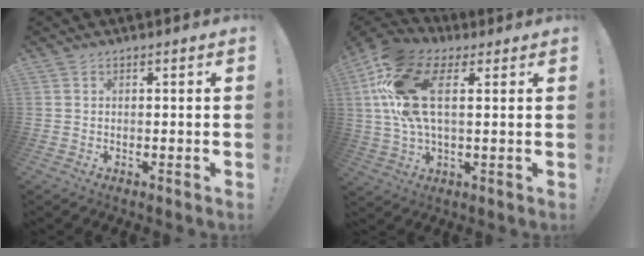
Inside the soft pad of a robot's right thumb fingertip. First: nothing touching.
{"total": 17.7, "force": [5.1, 9.1, 14.3], "torque": [-0.297, -0.002, 0.090]}